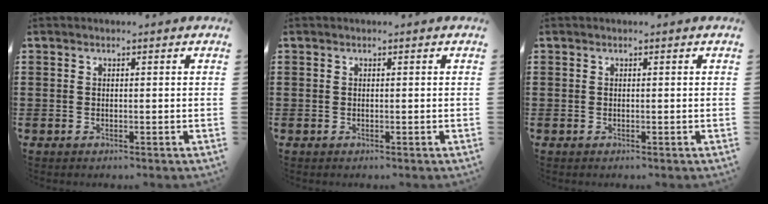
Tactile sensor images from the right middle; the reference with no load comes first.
{"total": 0.0}
{"total": 0.0}